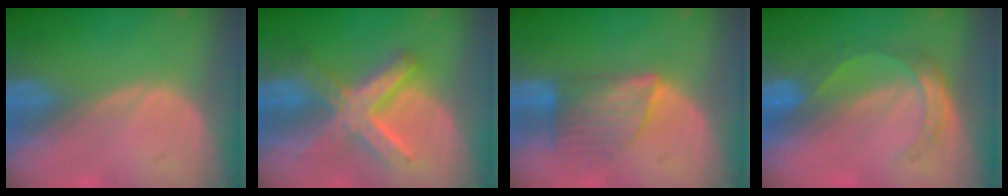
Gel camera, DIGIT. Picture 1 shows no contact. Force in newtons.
{"total": 8.9, "press": 8.9, "slide": 0.7}
{"total": 6.3, "press": 6.2, "slide": 0.6}
{"total": 5.5, "press": 4.8, "slide": 2.6}